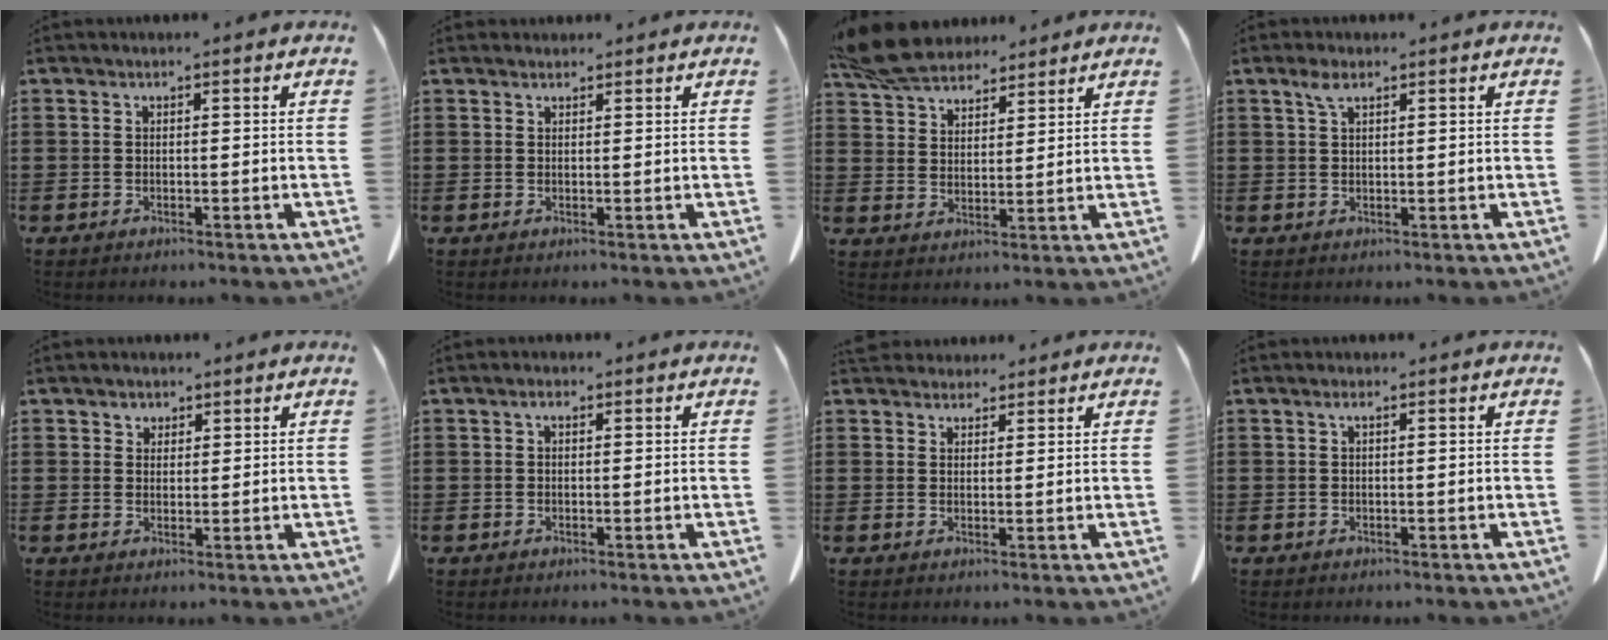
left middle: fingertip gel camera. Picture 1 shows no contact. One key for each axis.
{"total": 1.0, "fx": 1.0, "fy": 0.3, "fz": 0.0, "tx": -0.002, "ty": 0.000, "tz": 0.021}
{"total": 8.6, "fx": 7.6, "fy": 2.8, "fz": 2.9, "tx": -0.086, "ty": -0.013, "tz": 0.146}
{"total": 2.4, "fx": 1.3, "fy": 0.8, "fz": 1.8, "tx": -0.041, "ty": 0.003, "tz": 0.023}
{"total": 1.9, "fx": 1.5, "fy": 1.1, "fz": 0.0, "tx": 0.002, "ty": 0.001, "tz": 0.027}
{"total": 1.2, "fx": 0.4, "fy": 0.6, "fz": 0.9, "tx": -0.020, "ty": 0.006, "tz": 0.006}
{"total": 3.1, "fx": 2.9, "fy": 1.1, "fz": 0.3, "tx": -0.006, "ty": -0.008, "tz": 0.055}
{"total": 0.9, "fx": 0.3, "fy": 0.2, "fz": 0.9, "tx": -0.018, "ty": 0.002, "tz": 0.006}